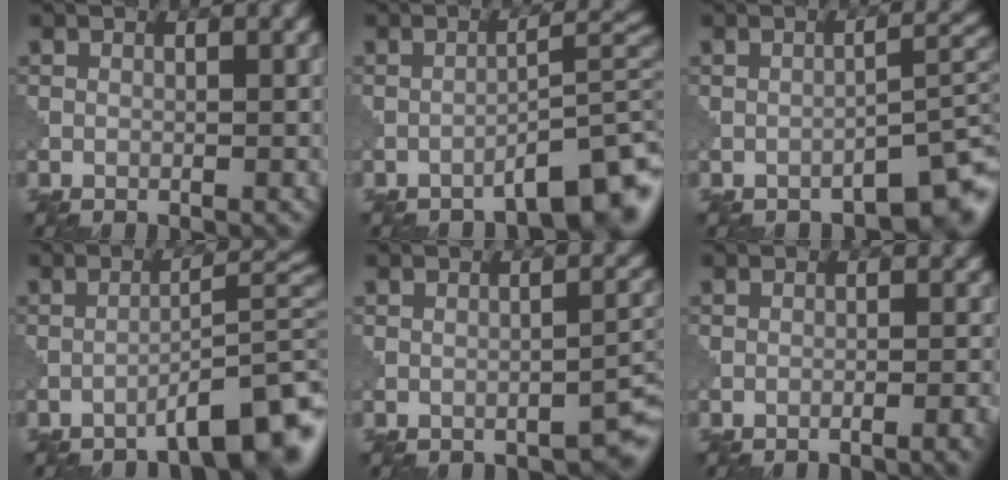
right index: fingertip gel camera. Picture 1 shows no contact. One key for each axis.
{"total": 5.8, "fx": -4.1, "fy": 1.1, "fz": 3.9, "tx": -0.047, "ty": 0.017, "tz": -0.060}
{"total": 4.5, "fx": -3.2, "fy": 1.1, "fz": 3.0, "tx": -0.029, "ty": 0.011, "tz": -0.044}
{"total": 6.6, "fx": -4.4, "fy": 1.2, "fz": 4.8, "tx": -0.060, "ty": 0.019, "tz": -0.068}
{"total": 2.4, "fx": -2.0, "fy": 0.4, "fz": 1.3, "tx": -0.014, "ty": 0.010, "tz": -0.032}
{"total": 3.1, "fx": -2.2, "fy": 0.6, "fz": 2.1, "tx": -0.028, "ty": 0.015, "tz": -0.041}